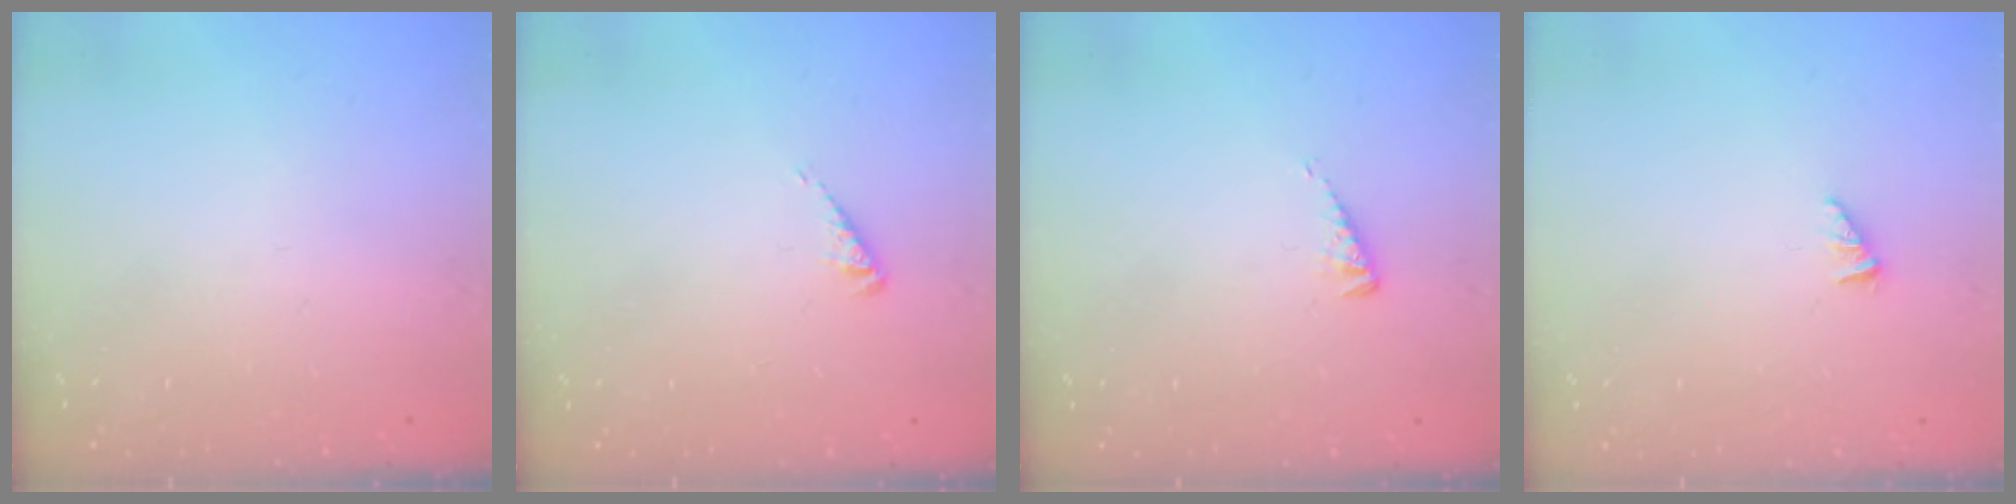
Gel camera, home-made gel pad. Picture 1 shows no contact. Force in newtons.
{"total": 2.5, "press": 2.4, "slide": 0.5}
{"total": 3.3, "press": 3.3, "slide": 0.3}
{"total": 0.8, "press": 0.8, "slide": 0.2}